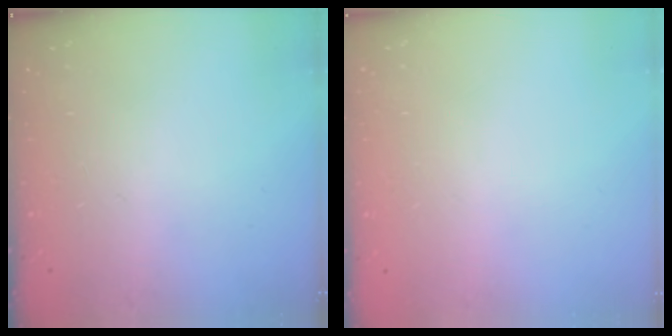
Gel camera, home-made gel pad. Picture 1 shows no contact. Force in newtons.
{"total": 0.0}